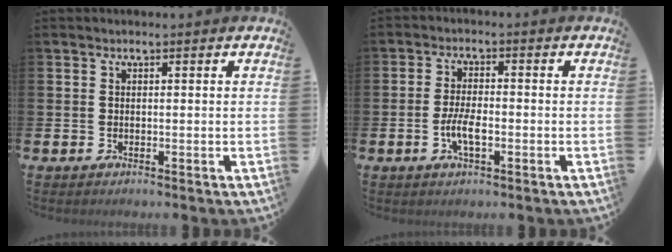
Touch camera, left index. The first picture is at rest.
{"total": 3.9, "force": [-1.1, 1.4, 3.5], "torque": [-0.064, 0.001, -0.022]}